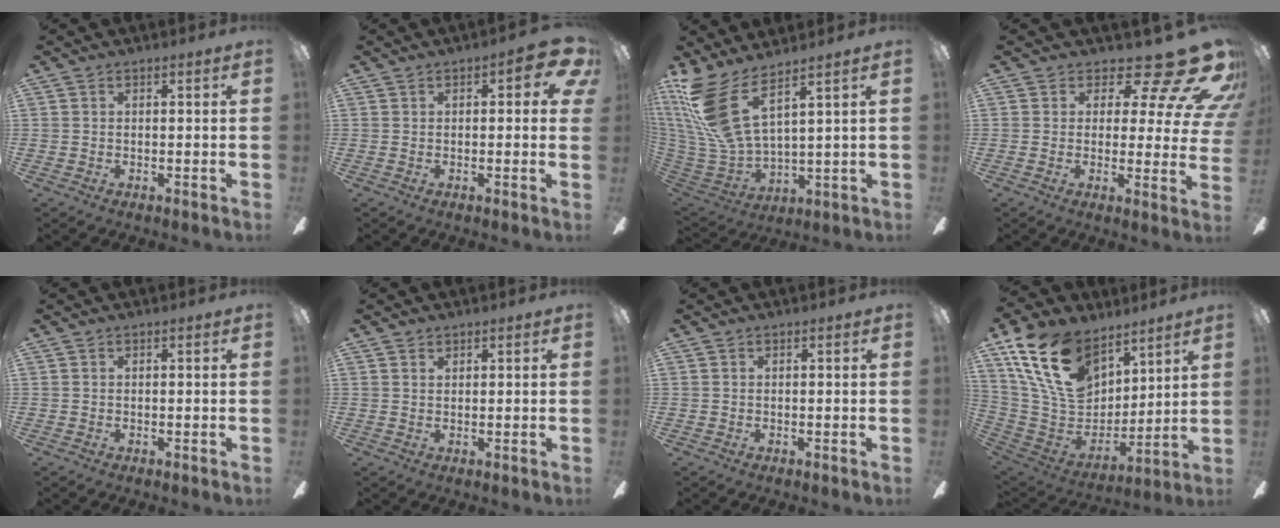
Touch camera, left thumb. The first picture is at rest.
{"total": 6.3, "force": [1.9, 2.6, 5.4], "torque": [-0.061, -0.002, 0.025]}
{"total": 16.7, "force": [8.9, 5.8, 12.9], "torque": [-0.298, -0.057, 0.150]}
{"total": 16.3, "force": [11.2, 5.8, 10.4], "torque": [-0.135, -0.087, 0.187]}
{"total": 0.0}
{"total": 1.0, "force": [0.8, 0.5, 0.4], "torque": [-0.009, 0.002, 0.015]}
{"total": 0.0}
{"total": 21.7, "force": [12.4, 13.2, 12.0], "torque": [-0.253, -0.046, 0.231]}